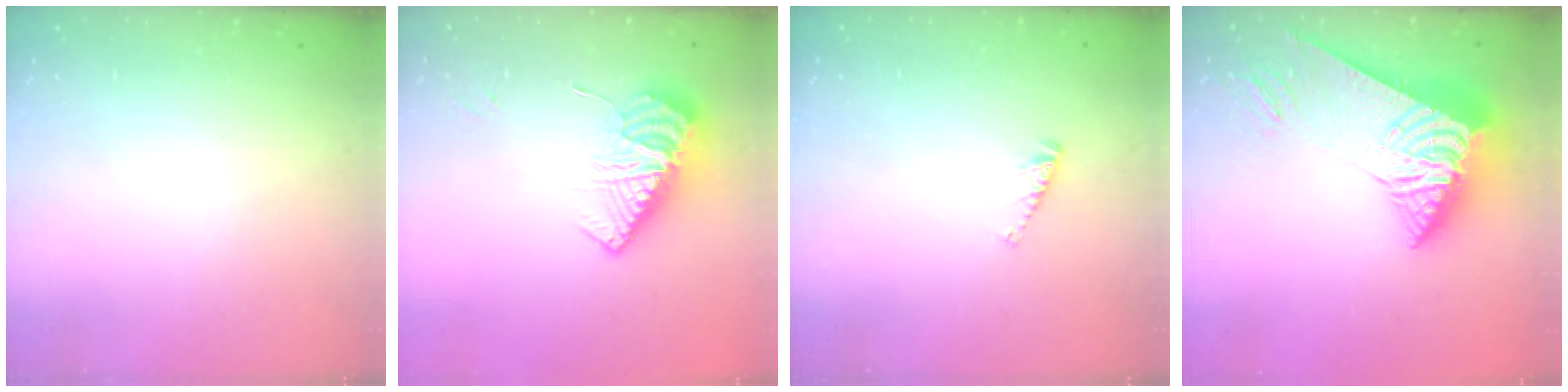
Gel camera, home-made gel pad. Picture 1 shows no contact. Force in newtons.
{"total": 11.8, "press": 11.8, "slide": 1.0}
{"total": 3.2, "press": 3.2, "slide": 0.4}
{"total": 11.8, "press": 11.7, "slide": 1.5}